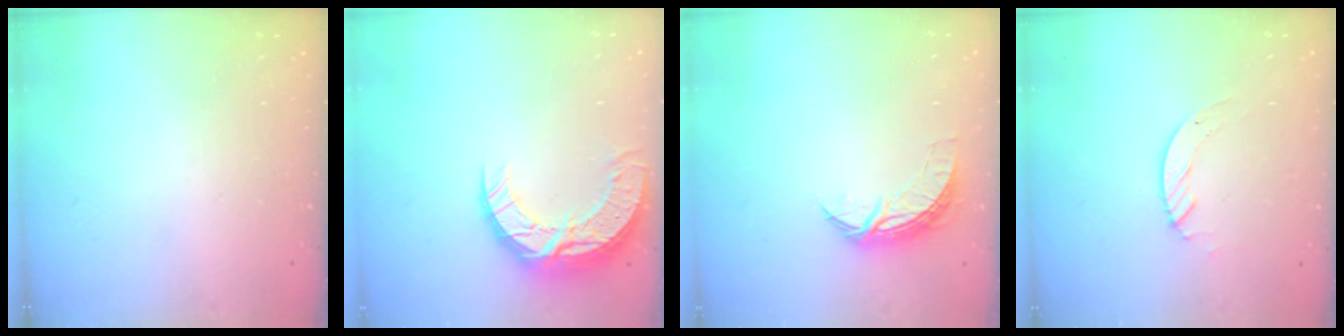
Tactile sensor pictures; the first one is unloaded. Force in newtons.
{"total": 11.9, "press": 11.9, "slide": 0.9}
{"total": 7.4, "press": 7.4, "slide": 0.5}
{"total": 2.4, "press": 2.4, "slide": 0.2}